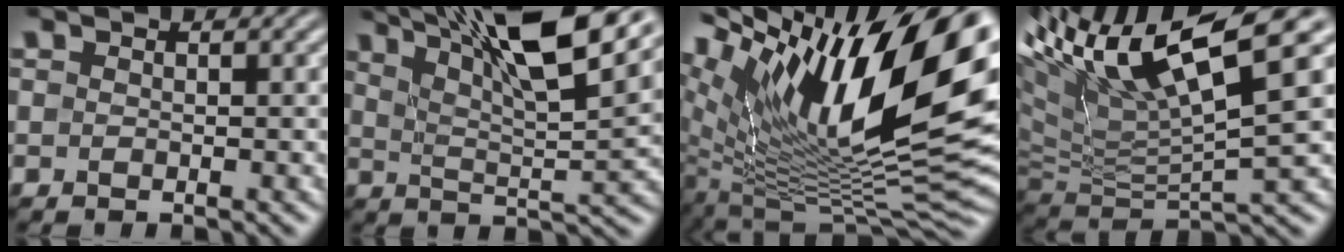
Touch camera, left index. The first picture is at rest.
{"total": 12.6, "force": [8.1, 2.4, 9.3], "torque": [-0.144, 0.018, 0.126]}
{"total": 17.4, "force": [6.6, 6.2, 14.9], "torque": [-0.254, 0.011, 0.118]}
{"total": 12.2, "force": [5.8, 2.6, 10.5], "torque": [-0.191, 0.022, 0.107]}